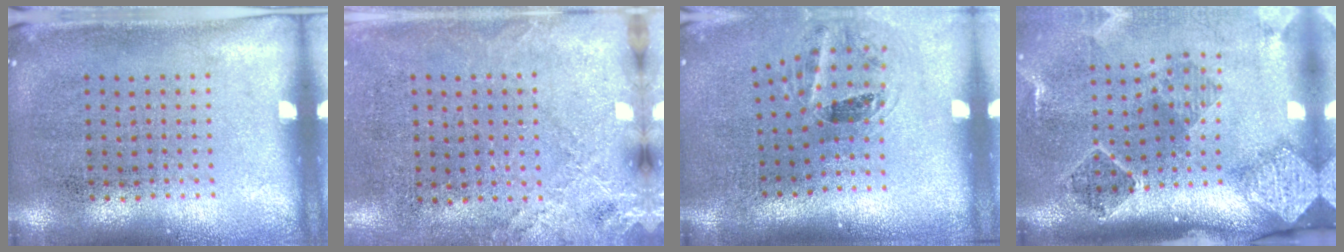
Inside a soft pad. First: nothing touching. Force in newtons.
{"total": 2.5, "press": 2.2, "slide": 1.2}
{"total": 1.3, "press": 1.0, "slide": 0.9}
{"total": 2.8, "press": 1.9, "slide": 2.1}